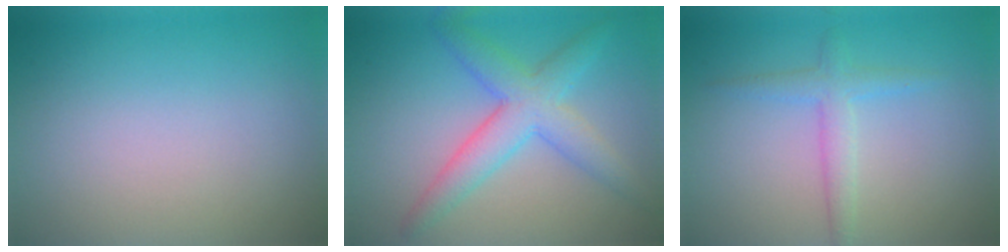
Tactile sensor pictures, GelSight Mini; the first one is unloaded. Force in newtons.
{"total": 5.2, "press": 5.2, "slide": 0.1}
{"total": 2.3, "press": 2.3, "slide": 0.1}